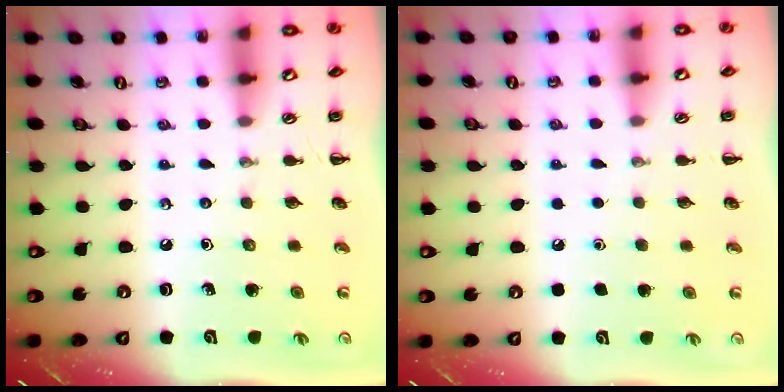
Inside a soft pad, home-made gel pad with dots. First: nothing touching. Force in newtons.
{"total": 1.7, "press": 1.7, "slide": 0.1}